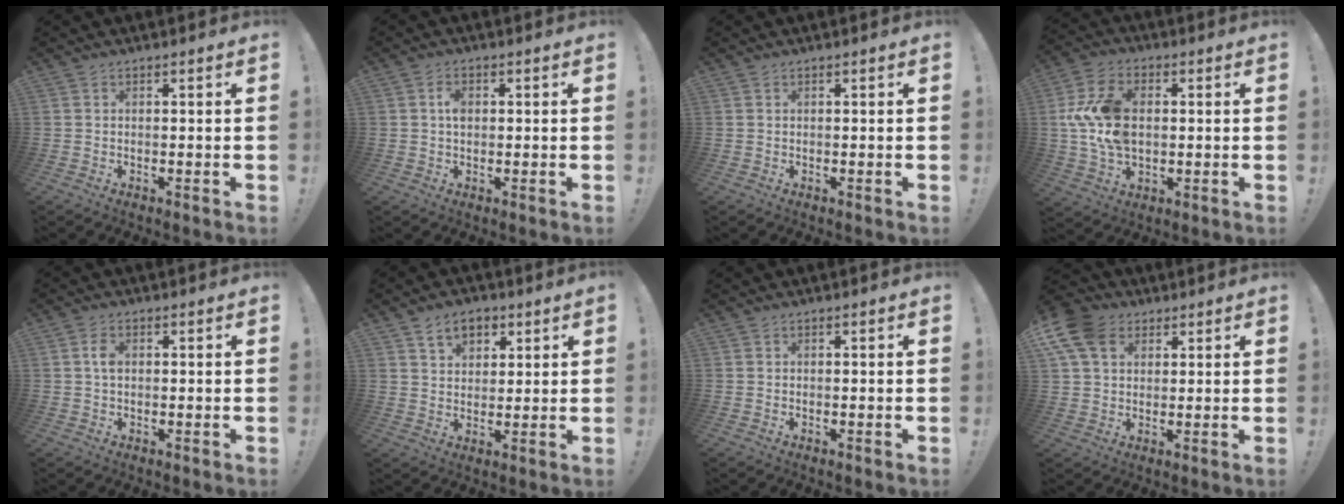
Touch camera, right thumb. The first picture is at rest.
{"total": 3.3, "force": [0.4, 2.3, 2.3], "torque": [-0.025, 0.000, 0.003]}
{"total": 0.0}
{"total": 15.4, "force": [1.4, 10.8, 10.9], "torque": [-0.212, 0.006, 0.029]}
{"total": 3.4, "force": [0.3, 2.2, 2.6], "torque": [-0.037, 0.002, 0.003]}
{"total": 7.7, "force": [4.4, 5.2, 3.8], "torque": [-0.057, -0.013, 0.081]}
{"total": 0.0}
{"total": 11.9, "force": [4.8, 8.6, 6.6], "torque": [-0.135, -0.017, 0.093]}